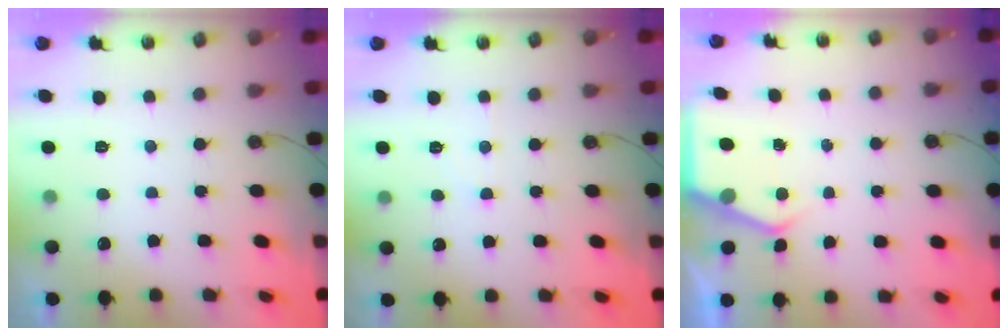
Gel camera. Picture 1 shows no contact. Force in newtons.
{"total": 3.3, "press": 3.3, "slide": 0.6}
{"total": 4.7, "press": 4.7, "slide": 0.4}